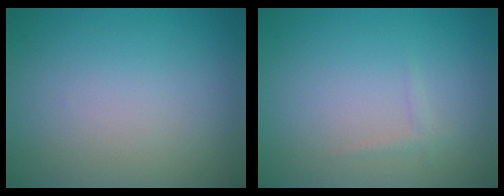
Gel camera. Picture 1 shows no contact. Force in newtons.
{"total": 0.7, "press": 0.7, "slide": 0.0}